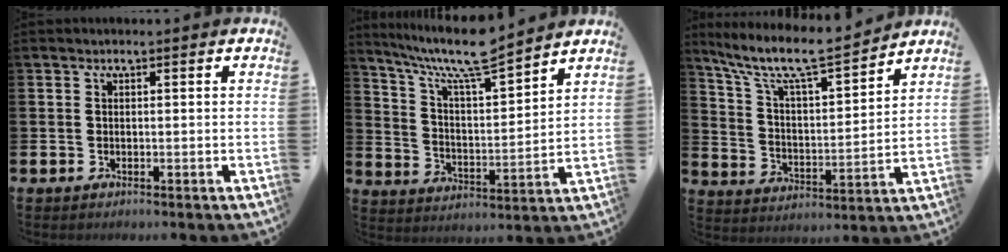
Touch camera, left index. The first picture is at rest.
{"total": 9.9, "force": [8.7, 1.4, 4.6], "torque": [-0.115, -0.052, 0.151]}
{"total": 9.5, "force": [8.4, 1.2, 4.3], "torque": [-0.111, -0.059, 0.138]}